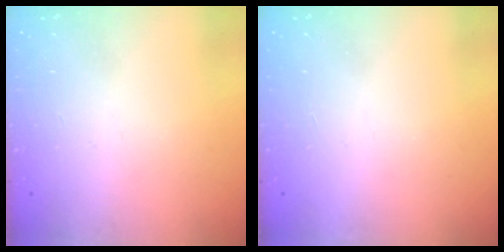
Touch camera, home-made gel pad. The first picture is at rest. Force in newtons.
{"total": 1.5, "press": 1.5, "slide": 0.1}